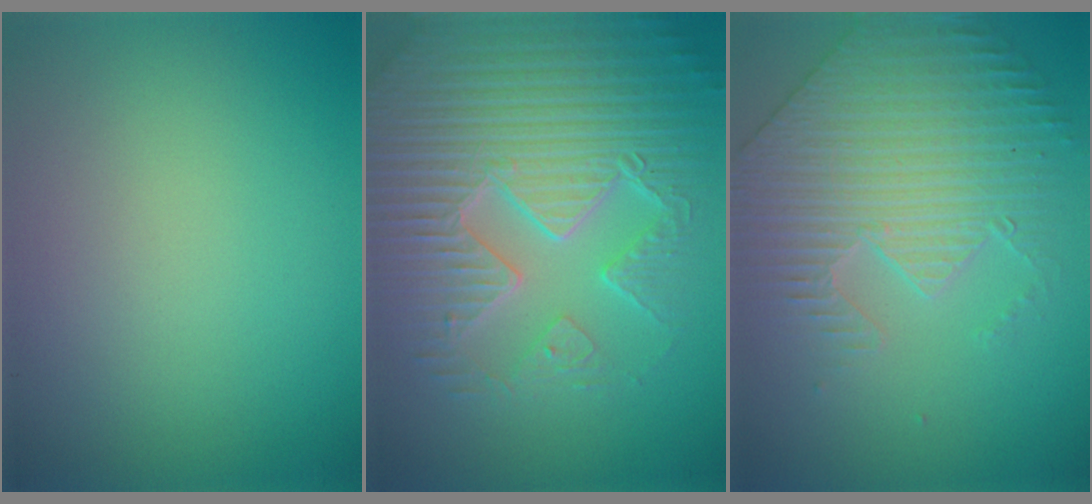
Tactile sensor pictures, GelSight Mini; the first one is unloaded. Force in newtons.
{"total": 8.9, "press": 6.4, "slide": 6.1}
{"total": 4.2, "press": 4.2, "slide": 0.5}